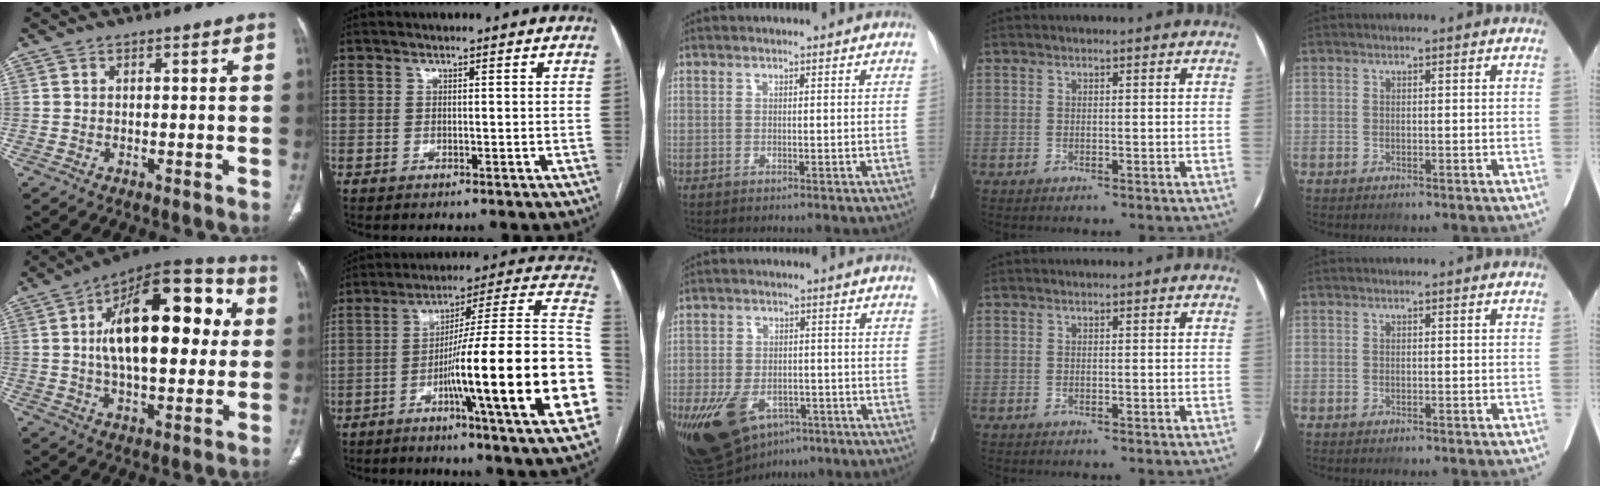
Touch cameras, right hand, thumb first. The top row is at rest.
{"thumb": {"total": 25.8, "force": [4.7, 12.3, 22.1], "torque": [-0.313, 0.017, 0.063]}, "index": {"total": 27.4, "force": [-6.2, -0.1, 26.7], "torque": [-0.292, -0.001, -0.107]}, "middle": {"total": 15.1, "force": [-7.8, 8.9, 9.3], "torque": [-0.188, -0.006, -0.113]}}